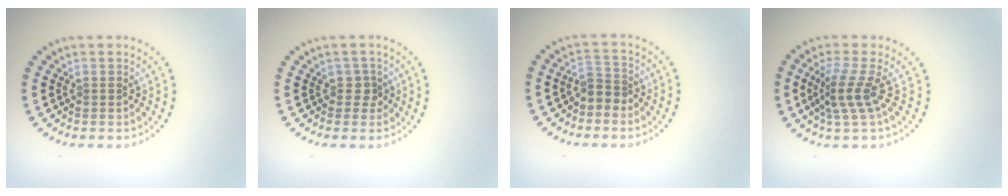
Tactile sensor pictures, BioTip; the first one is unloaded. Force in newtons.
{"total": 1.2, "press": 1.0, "slide": 0.6}
{"total": 2.0, "press": 1.6, "slide": 1.2}
{"total": 2.9, "press": 1.9, "slide": 2.2}